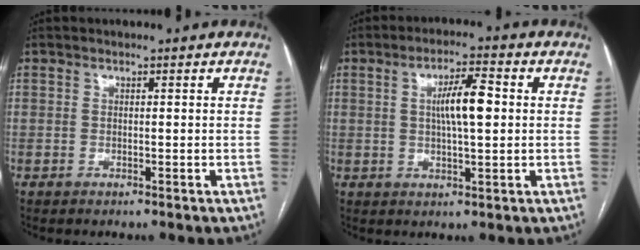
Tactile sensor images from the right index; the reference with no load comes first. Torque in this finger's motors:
{"motor_torque": [0.50, -0.13, 0.28, 0.07]}